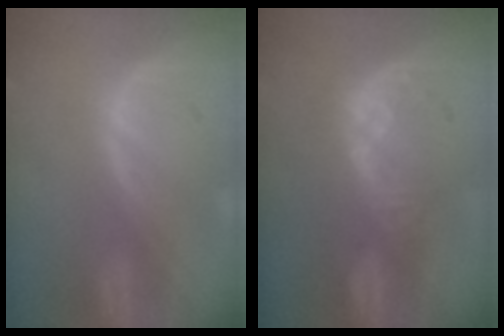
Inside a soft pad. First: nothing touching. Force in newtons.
{"total": 8.2, "press": 7.3, "slide": 3.7}